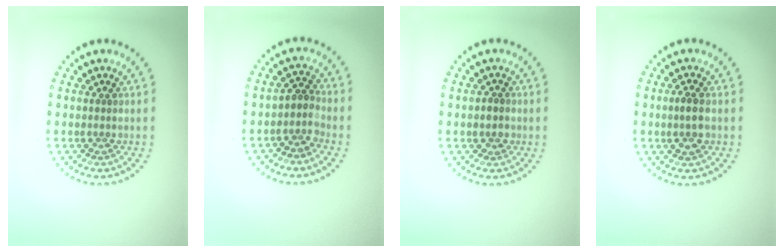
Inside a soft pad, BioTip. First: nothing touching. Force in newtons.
{"total": 2.0, "press": 1.6, "slide": 1.2}
{"total": 1.1, "press": 1.1, "slide": 0.3}
{"total": 2.1, "press": 2.1, "slide": 0.3}